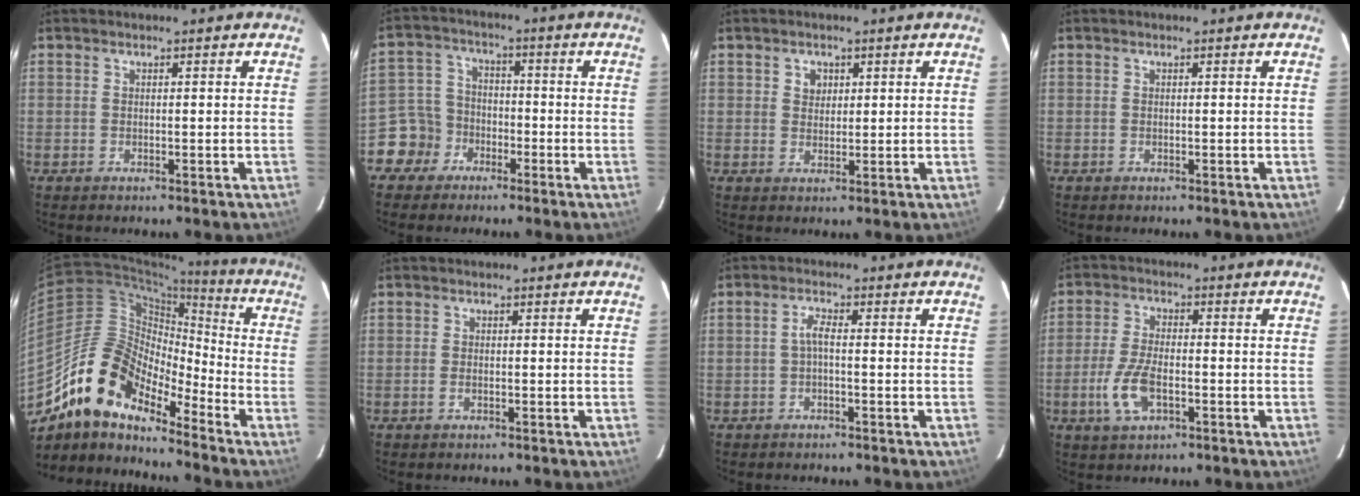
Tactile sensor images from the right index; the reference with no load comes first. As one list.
[{"total": 7.0, "force": [-4.1, 5.6, 0.4], "torque": [-0.022, 0.030, -0.084]}, {"total": 2.5, "force": [1.0, 2.2, 0.8], "torque": [-0.008, 0.008, 0.016]}, {"total": 0.0}, {"total": 15.2, "force": [-12.0, 5.9, 7.3], "torque": [-0.126, 0.010, -0.237]}, {"total": 0.9, "force": [-0.4, 0.4, 0.7], "torque": [-0.016, 0.000, -0.007]}, {"total": 1.9, "force": [-0.6, 0.3, 1.8], "torque": [-0.038, 0.007, -0.013]}, {"total": 11.5, "force": [-3.7, 5.8, 9.2], "torque": [-0.203, -0.003, -0.063]}]